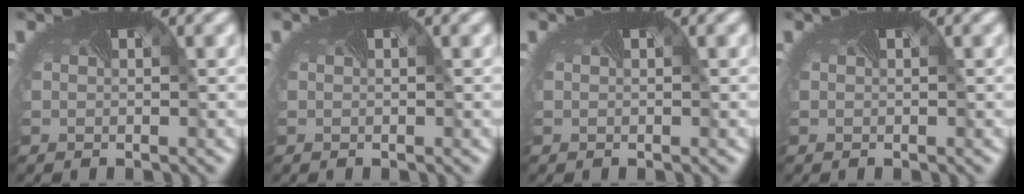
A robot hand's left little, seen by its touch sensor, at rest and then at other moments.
{"total": 0.0}
{"total": 0.0}
{"total": 0.0}